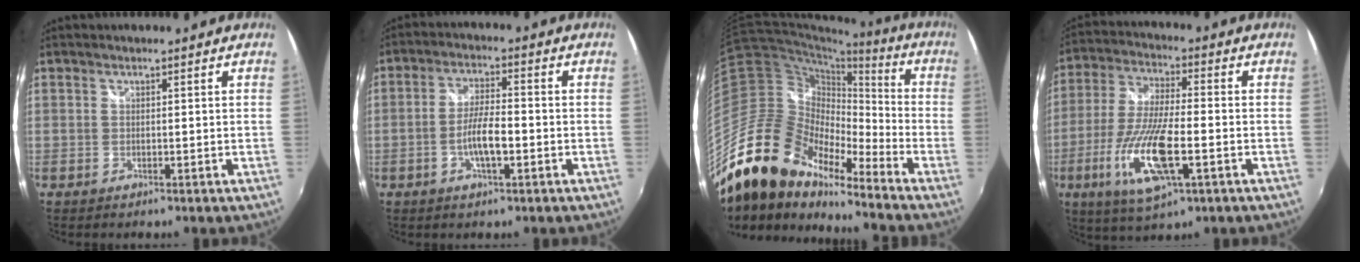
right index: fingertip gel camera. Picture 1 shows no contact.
{"total": 6.4, "force": [-2.1, 1.5, 5.8], "torque": [-0.113, 0.002, -0.038]}
{"total": 20.9, "force": [-16.3, 8.7, 9.8], "torque": [-0.184, -0.004, -0.316]}
{"total": 15.1, "force": [-5.1, 4.0, 13.6], "torque": [-0.288, -0.019, -0.097]}